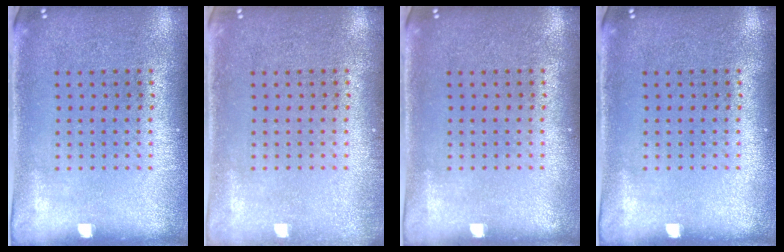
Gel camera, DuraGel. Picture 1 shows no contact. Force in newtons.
{"total": 0.8, "press": 0.8, "slide": 0.0}
{"total": 0.0}
{"total": 0.0}